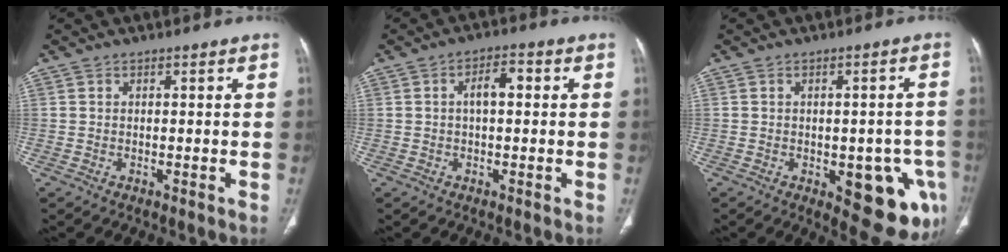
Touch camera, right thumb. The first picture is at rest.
{"total": 4.3, "force": [0.5, 2.0, 3.7], "torque": [-0.063, 0.014, 0.003]}
{"total": 13.4, "force": [-4.8, 6.1, 11.0], "torque": [-0.101, 0.010, -0.044]}